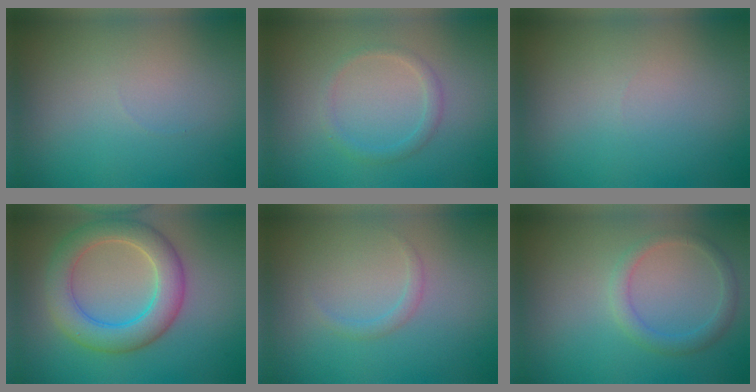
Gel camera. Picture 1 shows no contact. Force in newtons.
{"total": 1.4, "press": 1.4, "slide": 0.1}
{"total": 0.0}
{"total": 5.7, "press": 5.7, "slide": 0.2}
{"total": 0.9, "press": 0.9, "slide": 0.1}
{"total": 1.9, "press": 1.9, "slide": 0.1}